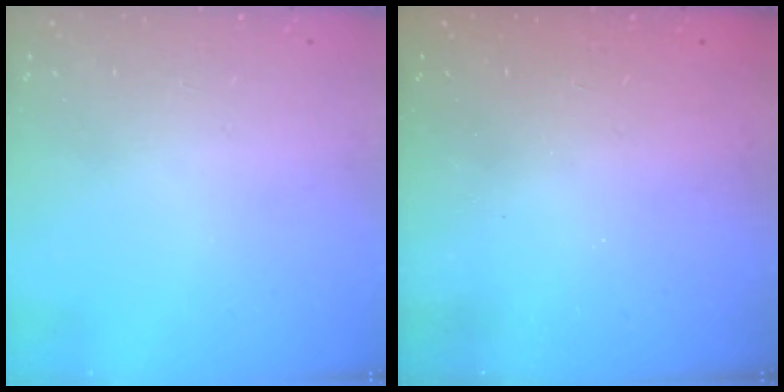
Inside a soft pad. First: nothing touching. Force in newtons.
{"total": 2.5, "press": 2.4, "slide": 0.8}